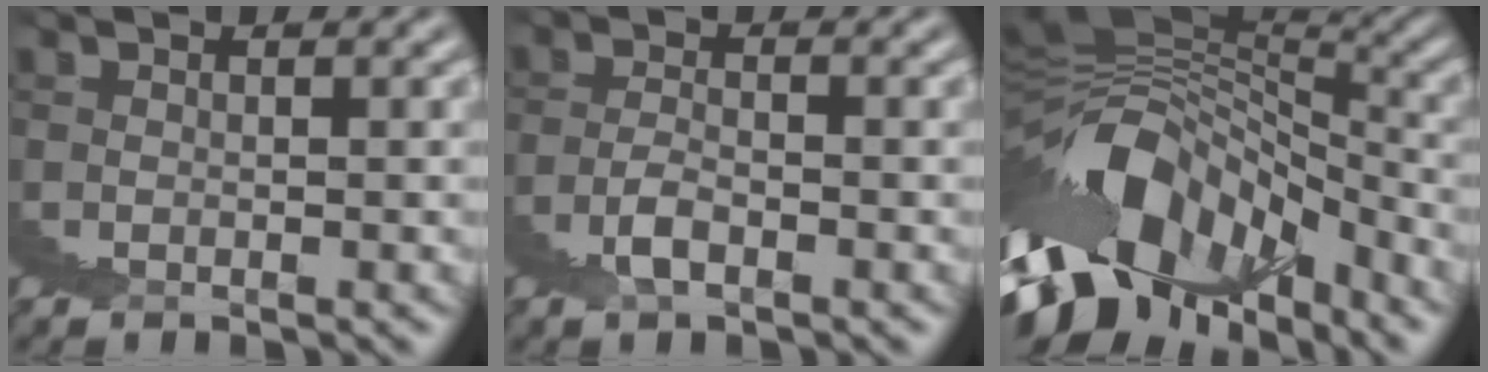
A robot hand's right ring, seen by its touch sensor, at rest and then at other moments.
{"total": 0.8, "force": [-0.5, 0.5, 0.0], "torque": [-0.007, 0.010, -0.015]}
{"total": 11.1, "force": [-1.3, 5.4, 9.6], "torque": [-0.108, 0.020, -0.031]}